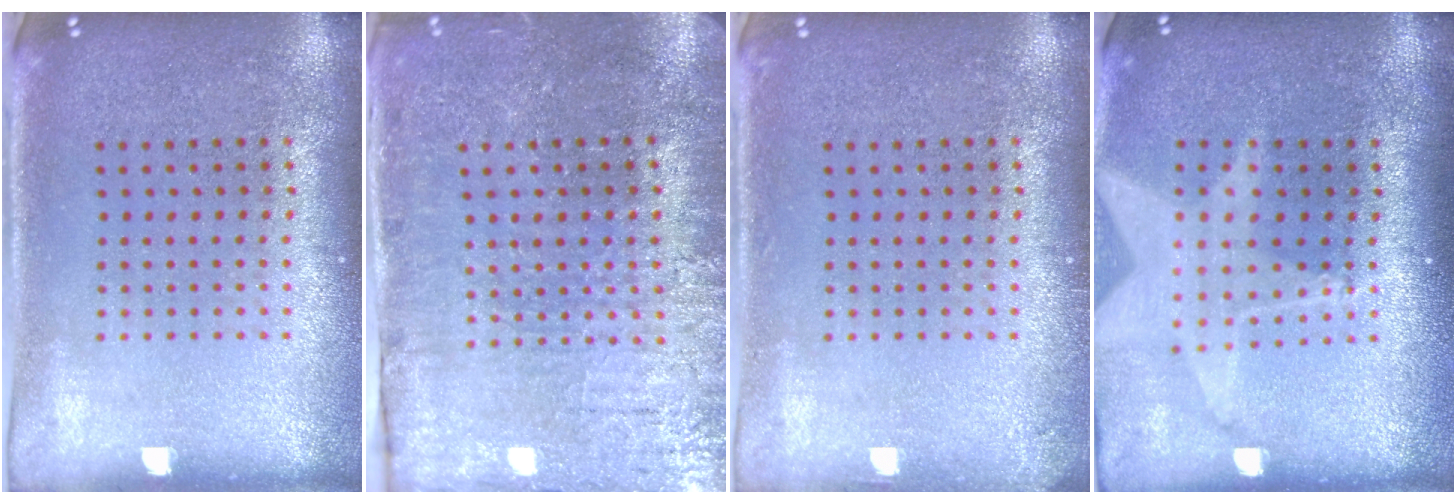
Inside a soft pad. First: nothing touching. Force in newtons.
{"total": 3.9, "press": 3.8, "slide": 0.8}
{"total": 0.9, "press": 0.9, "slide": 0.2}
{"total": 1.8, "press": 1.5, "slide": 1.0}